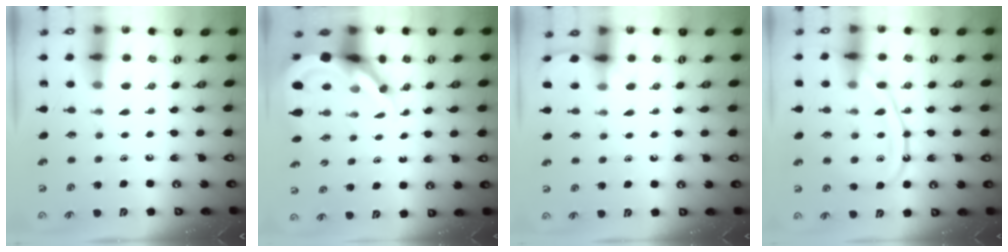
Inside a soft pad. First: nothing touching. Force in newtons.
{"total": 8.8, "press": 8.8, "slide": 0.8}
{"total": 3.9, "press": 3.9, "slide": 0.5}
{"total": 12.4, "press": 12.4, "slide": 1.2}